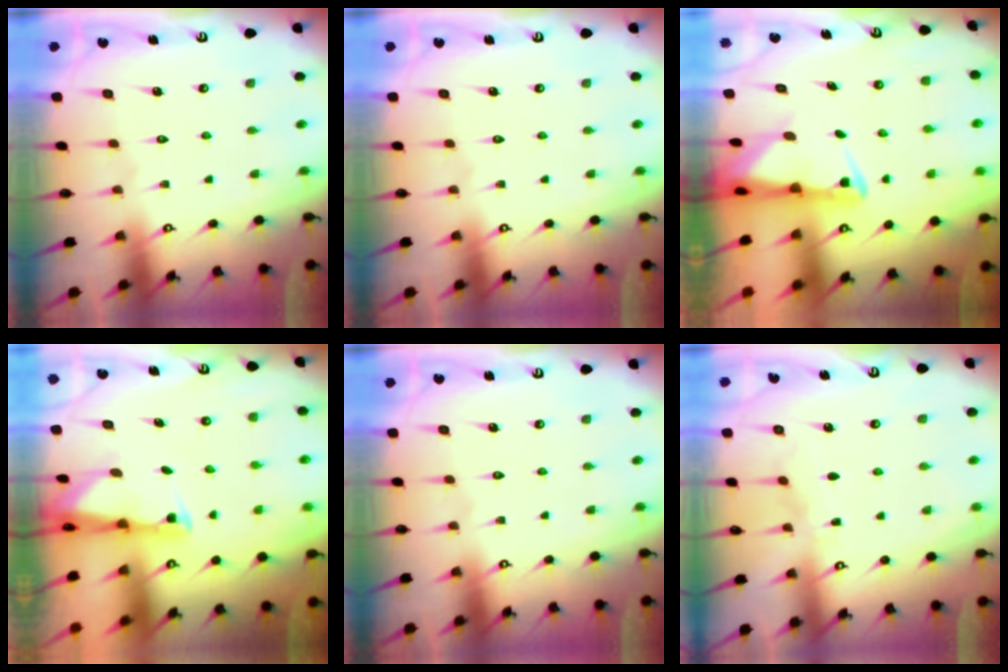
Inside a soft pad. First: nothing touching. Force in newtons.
{"total": 0.0}
{"total": 2.5, "press": 2.4, "slide": 0.5}
{"total": 1.8, "press": 1.8, "slide": 0.4}
{"total": 0.0}
{"total": 3.7, "press": 3.7, "slide": 0.5}